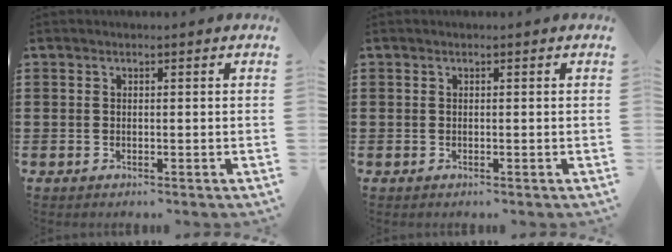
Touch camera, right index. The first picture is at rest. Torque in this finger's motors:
{"motor_torque": [-0.06, -0.03, 0.02, 0.01]}